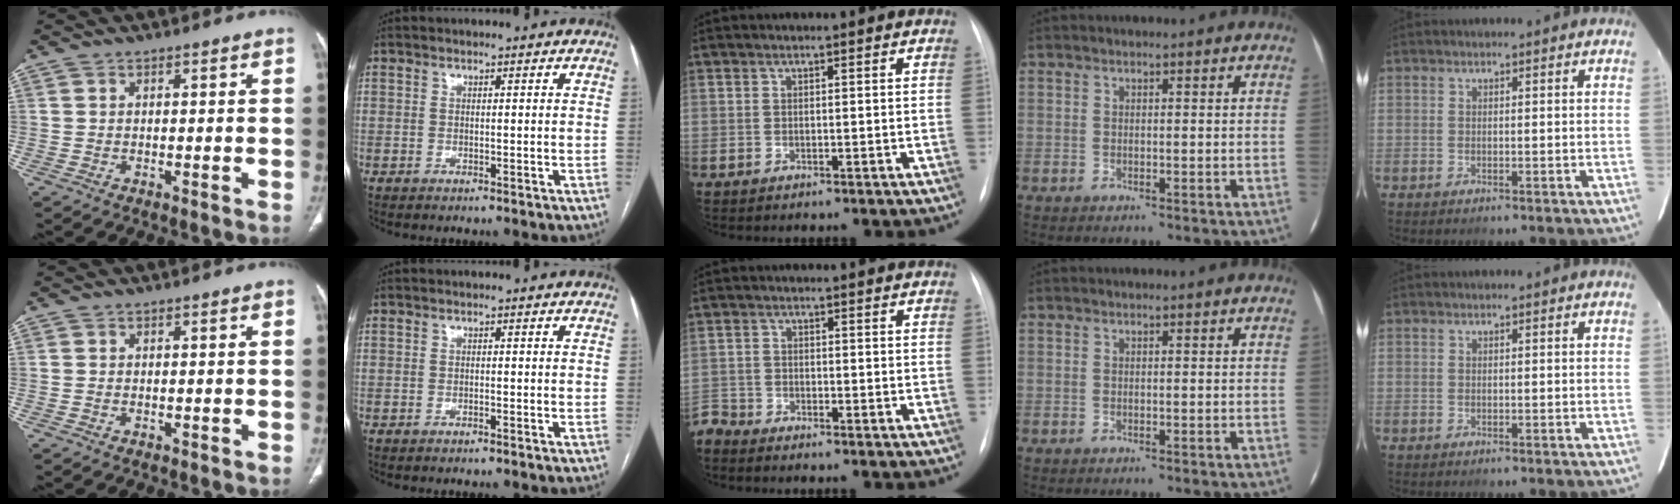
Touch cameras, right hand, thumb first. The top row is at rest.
{"middle": {"total": 3.0, "force": [-3.0, 0.1, -0.2], "torque": [0.009, -0.012, -0.057]}}